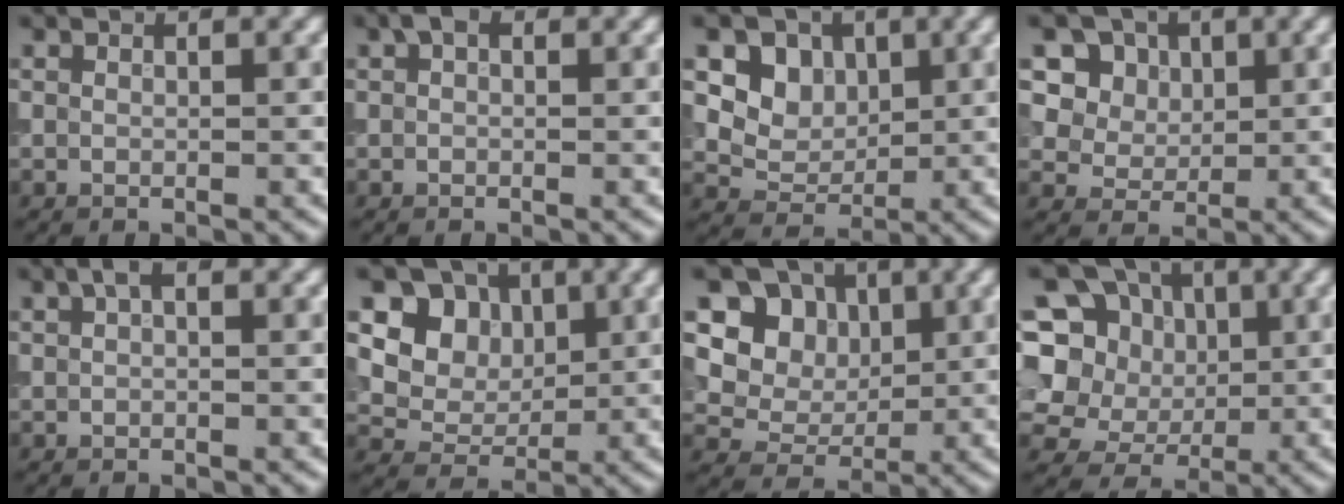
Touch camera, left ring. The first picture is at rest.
{"total": 1.0, "force": [0.4, 0.5, 0.8], "torque": [-0.011, 0.006, 0.004]}
{"total": 5.6, "force": [2.4, 4.5, 2.2], "torque": [-0.052, -0.011, 0.055]}
{"total": 11.0, "force": [5.8, 8.1, 4.7], "torque": [-0.114, 0.021, 0.088]}
{"total": 1.0, "force": [0.4, 0.3, 0.8], "torque": [-0.017, 0.005, 0.004]}
{"total": 8.4, "force": [3.7, 6.8, 3.3], "torque": [-0.061, 0.002, 0.064]}
{"total": 9.6, "force": [3.9, 7.8, 4.0], "torque": [-0.084, 0.010, 0.066]}
{"total": 10.4, "force": [2.9, 8.8, 4.7], "torque": [-0.117, 0.034, 0.016]}